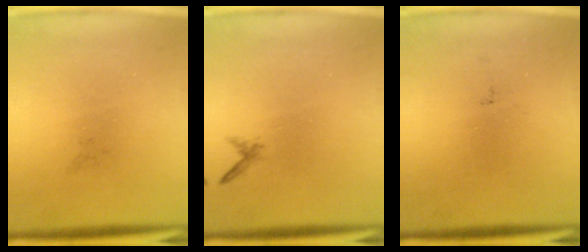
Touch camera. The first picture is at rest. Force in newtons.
{"total": 0.6}
{"total": 0.0}